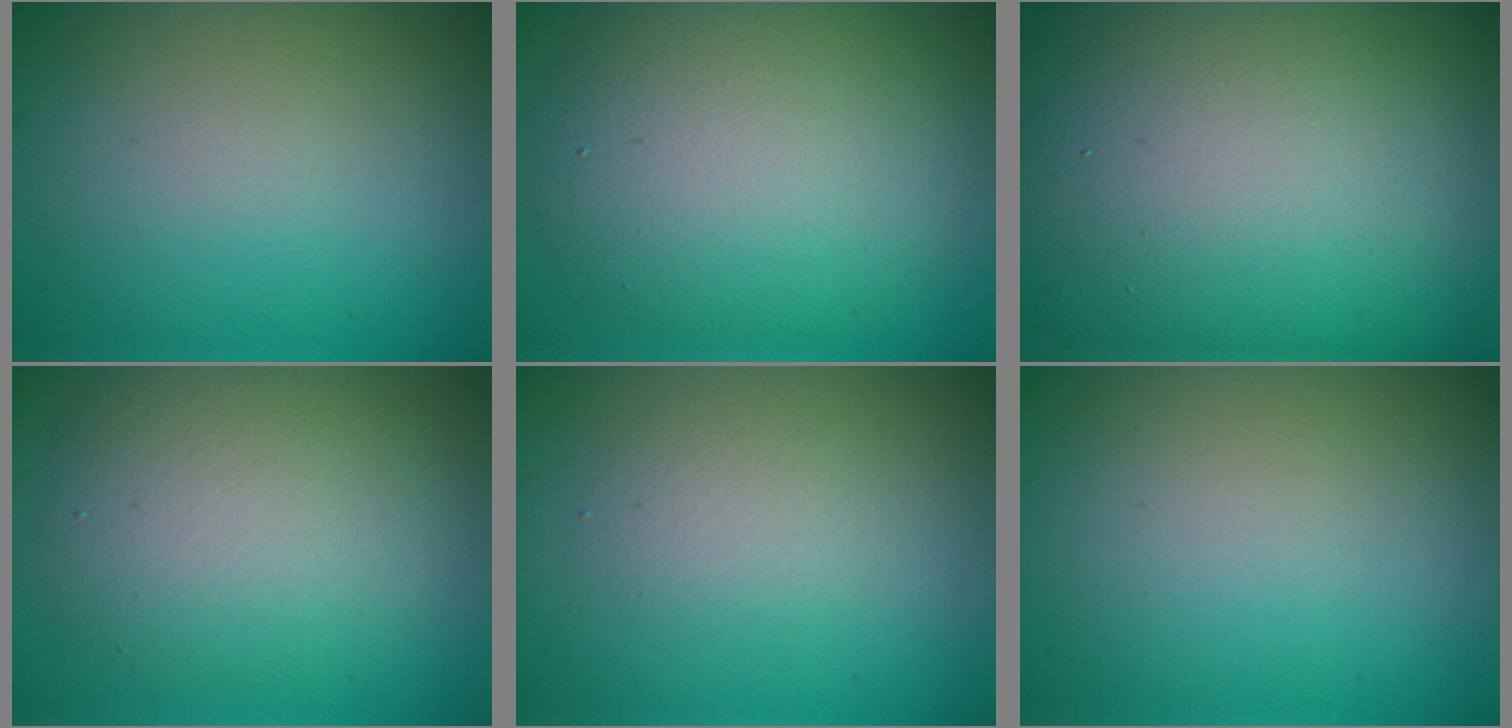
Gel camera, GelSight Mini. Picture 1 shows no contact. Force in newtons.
{"total": 8.8, "press": 8.8, "slide": 0.5}
{"total": 22.7, "press": 22.7, "slide": 1.2}
{"total": 6.0, "press": 6.0, "slide": 0.4}
{"total": 1.9, "press": 1.9, "slide": 0.1}
{"total": 0.0}